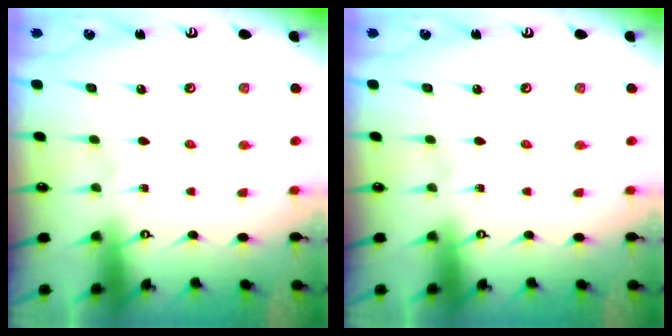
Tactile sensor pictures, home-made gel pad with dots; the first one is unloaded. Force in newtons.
{"total": 0.0}